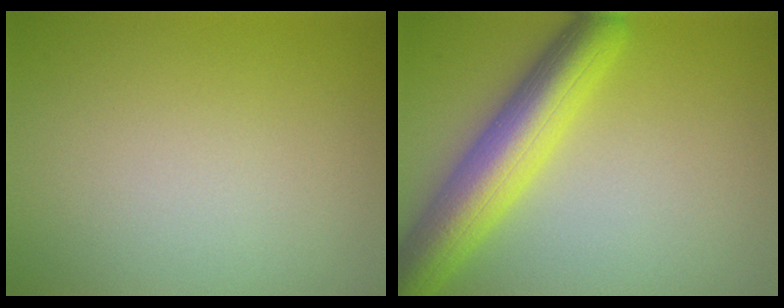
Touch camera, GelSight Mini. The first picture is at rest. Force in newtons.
{"total": 8.0, "press": 8.0, "slide": 0.4}